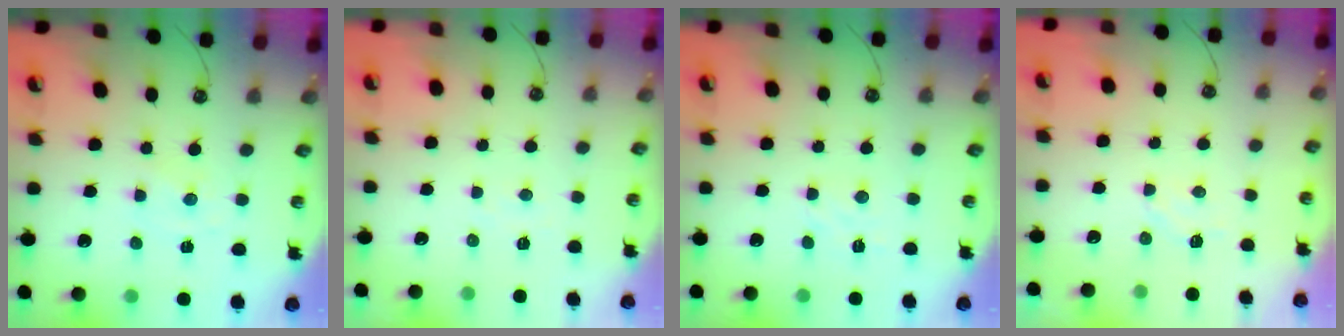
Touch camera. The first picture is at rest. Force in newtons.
{"total": 3.6, "press": 3.6, "slide": 0.5}
{"total": 2.4, "press": 2.4, "slide": 0.6}
{"total": 5.4, "press": 5.4, "slide": 0.6}